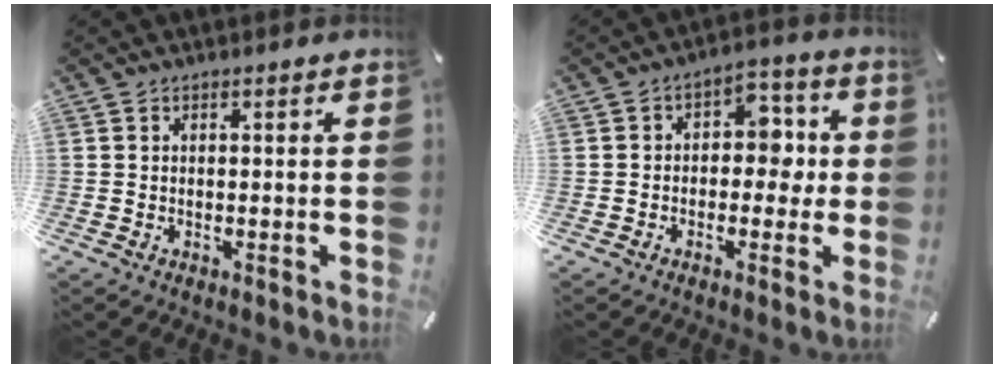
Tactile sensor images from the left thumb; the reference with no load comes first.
{"total": 7.0, "force": [-0.8, 5.3, 4.5], "torque": [-0.048, 0.006, -0.024]}